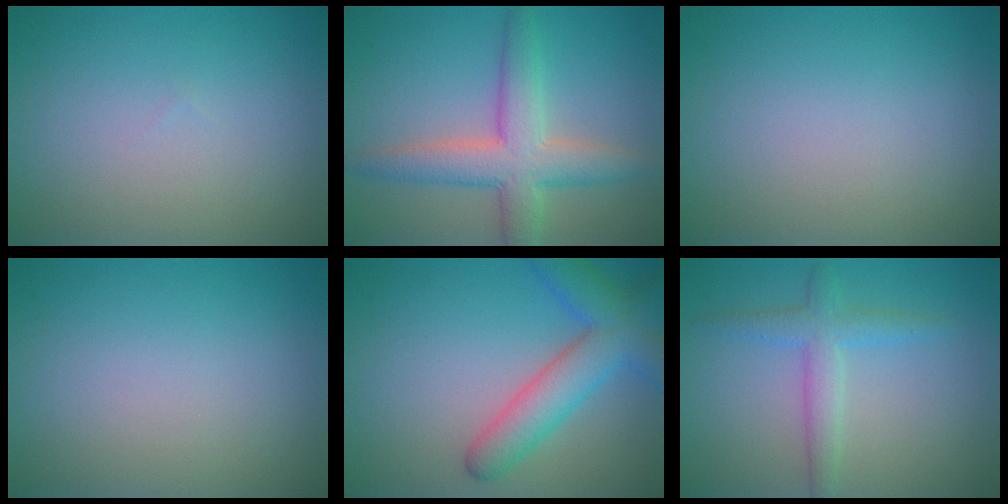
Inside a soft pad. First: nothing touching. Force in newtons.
{"total": 5.7, "press": 5.7, "slide": 0.1}
{"total": 0.0}
{"total": 0.0}
{"total": 5.8, "press": 5.8, "slide": 0.2}
{"total": 2.8, "press": 2.8, "slide": 0.1}